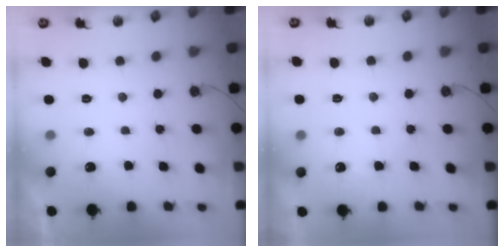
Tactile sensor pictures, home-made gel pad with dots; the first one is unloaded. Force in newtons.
{"total": 3.5, "press": 3.4, "slide": 0.4}